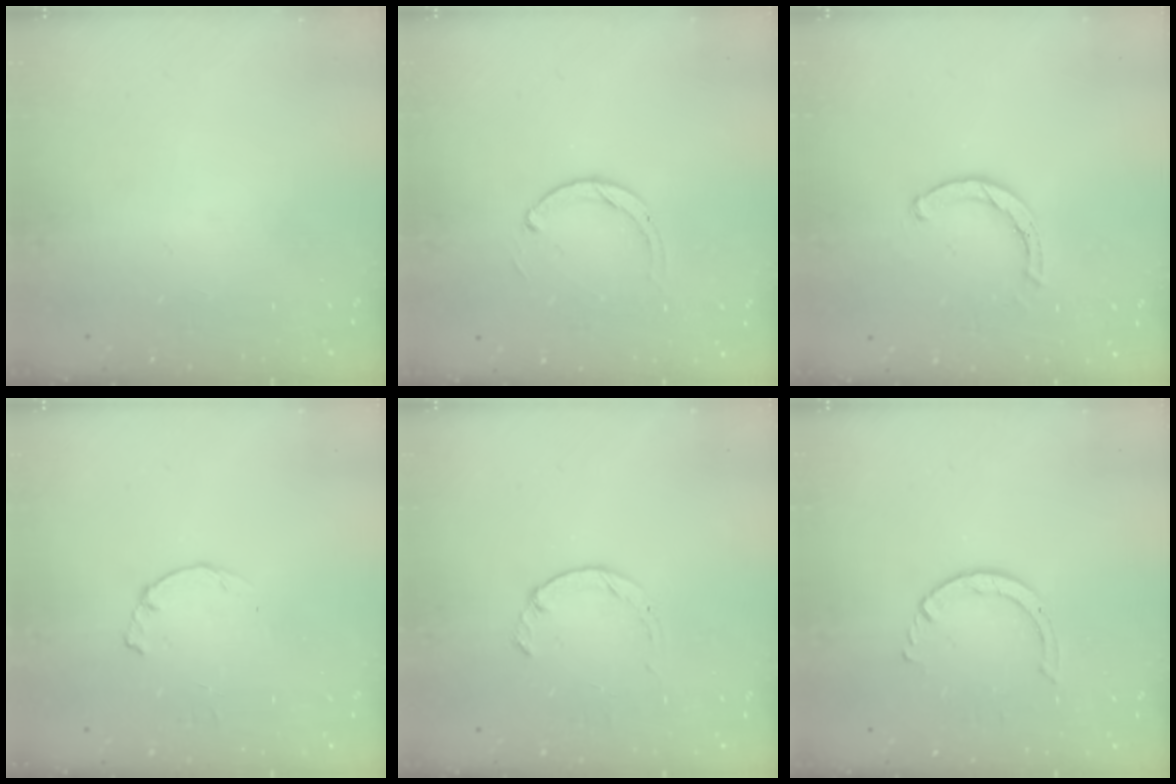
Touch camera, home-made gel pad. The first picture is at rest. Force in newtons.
{"total": 2.5, "press": 2.5, "slide": 0.3}
{"total": 2.0, "press": 2.0, "slide": 0.2}
{"total": 1.2, "press": 1.2, "slide": 0.3}
{"total": 1.0, "press": 1.0, "slide": 0.3}
{"total": 4.4, "press": 4.3, "slide": 0.4}